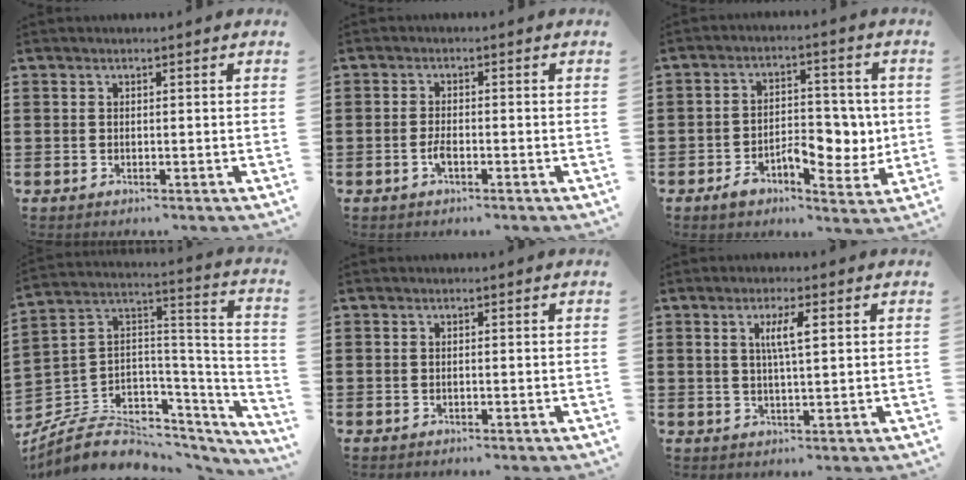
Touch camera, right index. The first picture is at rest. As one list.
[{"total": 2.3, "force": [-1.0, 0.6, 1.9], "torque": [-0.043, -0.001, -0.021]}, {"total": 8.4, "force": [-2.0, 5.0, 6.4], "torque": [-0.078, 0.007, -0.038]}, {"total": 7.5, "force": [-4.3, 5.2, 3.3], "torque": [-0.082, -0.002, -0.079]}, {"total": 0.0}, {"total": 4.0, "force": [1.1, 0.7, 3.7], "torque": [-0.077, 0.006, 0.015]}]